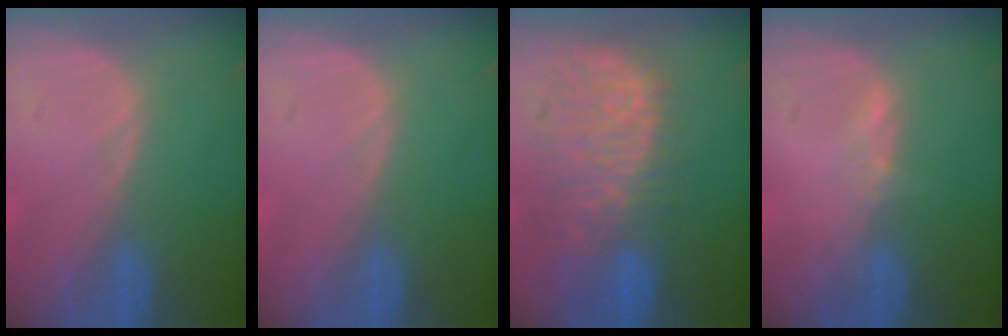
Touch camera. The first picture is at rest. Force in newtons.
{"total": 0.0}
{"total": 11.4, "press": 9.7, "slide": 5.9}
{"total": 1.1, "press": 1.1, "slide": 0.3}